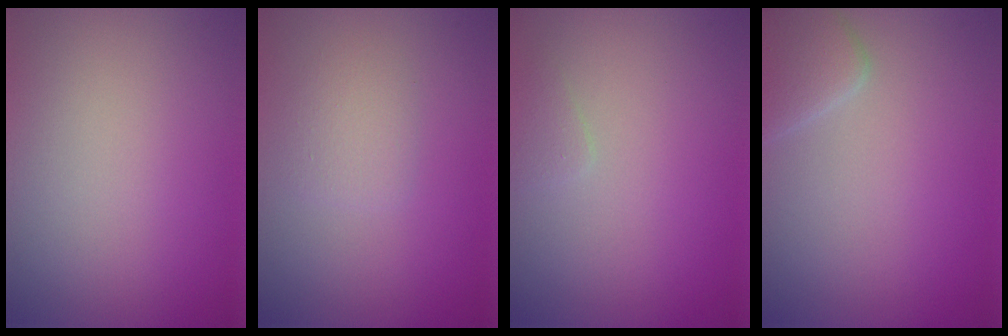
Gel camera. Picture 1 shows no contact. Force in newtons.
{"total": 1.5, "press": 1.5, "slide": 0.0}
{"total": 0.7, "press": 0.7, "slide": 0.0}
{"total": 2.6, "press": 2.6, "slide": 0.1}